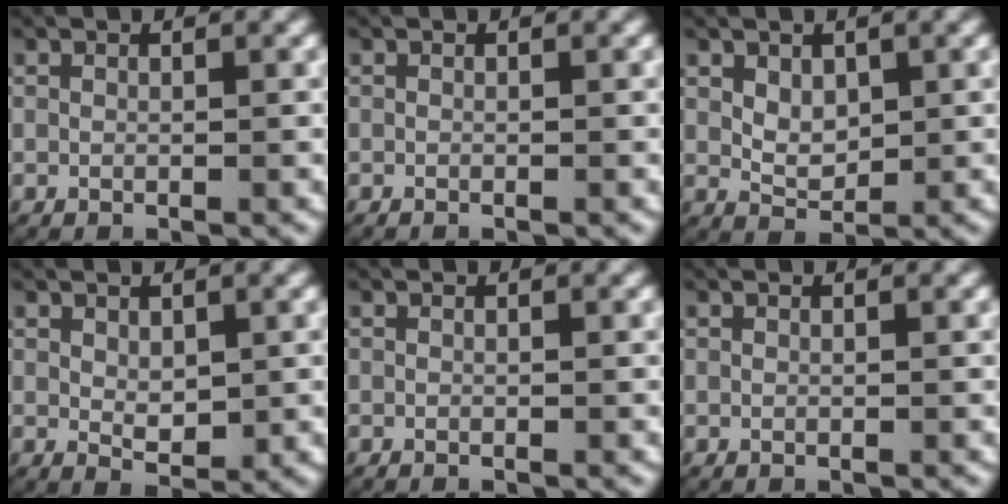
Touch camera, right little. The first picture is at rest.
{"total": 0.0}
{"total": 2.5, "force": [0.7, 1.8, 1.5], "torque": [-0.037, -0.016, 0.025]}
{"total": 2.0, "force": [0.3, 1.2, 1.6], "torque": [-0.036, -0.018, 0.017]}
{"total": 0.0}
{"total": 0.0}